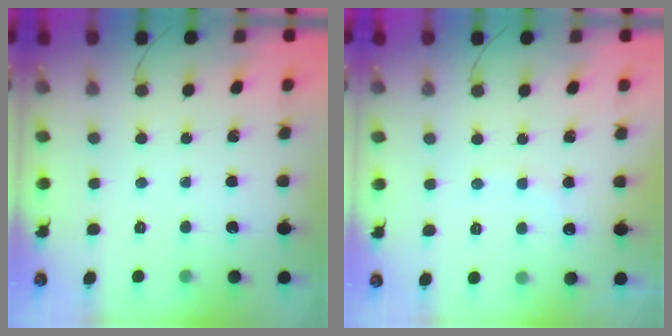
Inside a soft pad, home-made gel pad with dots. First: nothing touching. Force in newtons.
{"total": 5.3, "press": 5.3, "slide": 0.8}